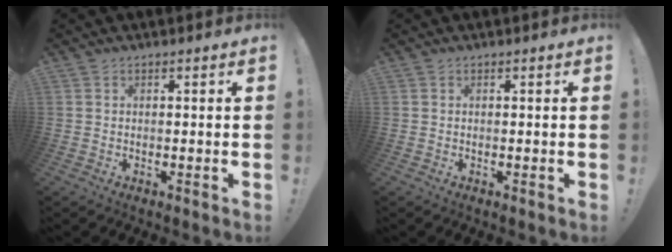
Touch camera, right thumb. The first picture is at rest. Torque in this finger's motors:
{"motor_torque": [-0.14, 0.28, 0.14, -0.06, 0.07]}